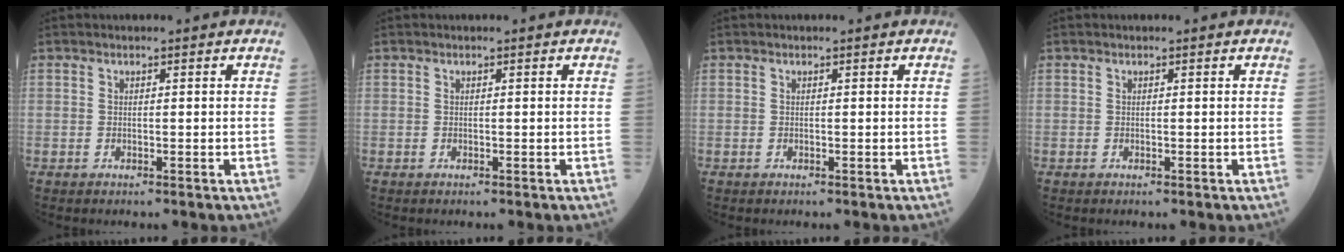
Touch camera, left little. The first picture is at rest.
{"total": 0.0}
{"total": 0.0}
{"total": 0.0}